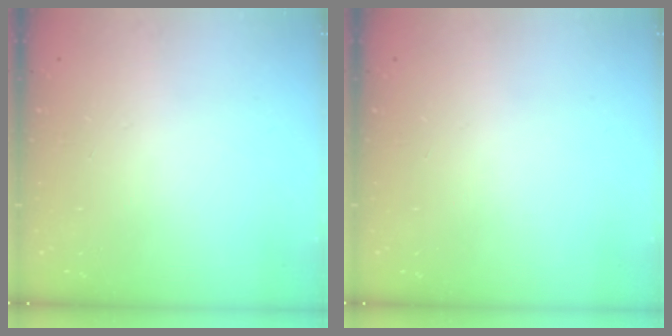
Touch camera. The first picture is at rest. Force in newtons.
{"total": 0.0}